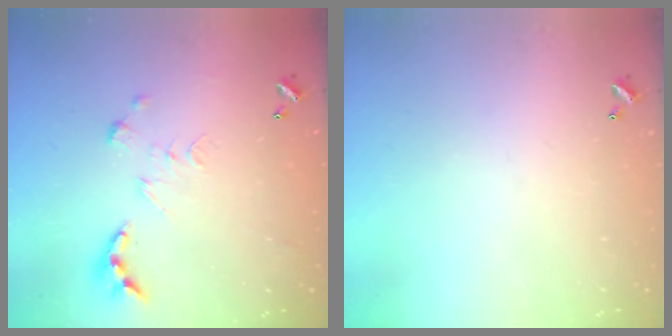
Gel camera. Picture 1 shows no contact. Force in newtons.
{"total": 0.0}